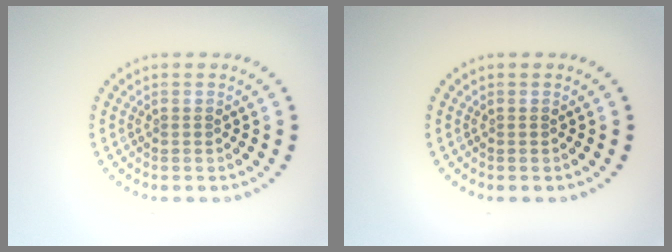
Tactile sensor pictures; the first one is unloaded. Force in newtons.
{"total": 0.0}